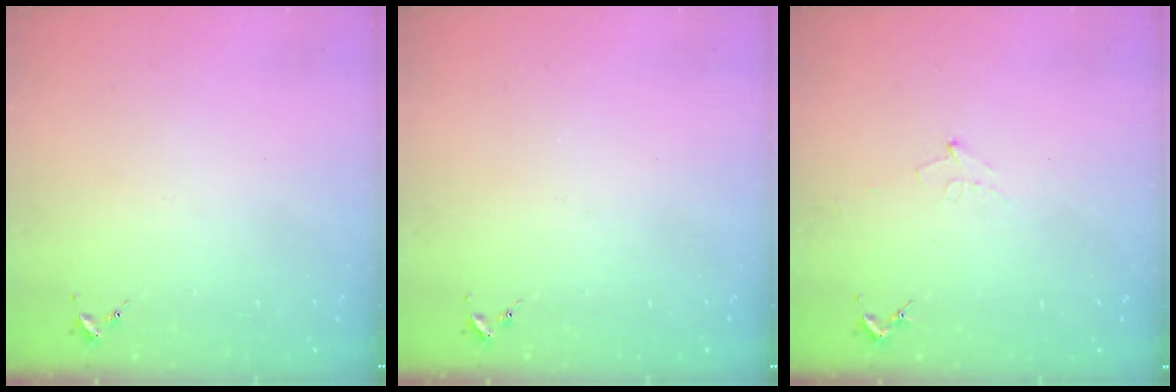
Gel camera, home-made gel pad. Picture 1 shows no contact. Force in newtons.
{"total": 0.0}
{"total": 5.3, "press": 5.2, "slide": 1.0}